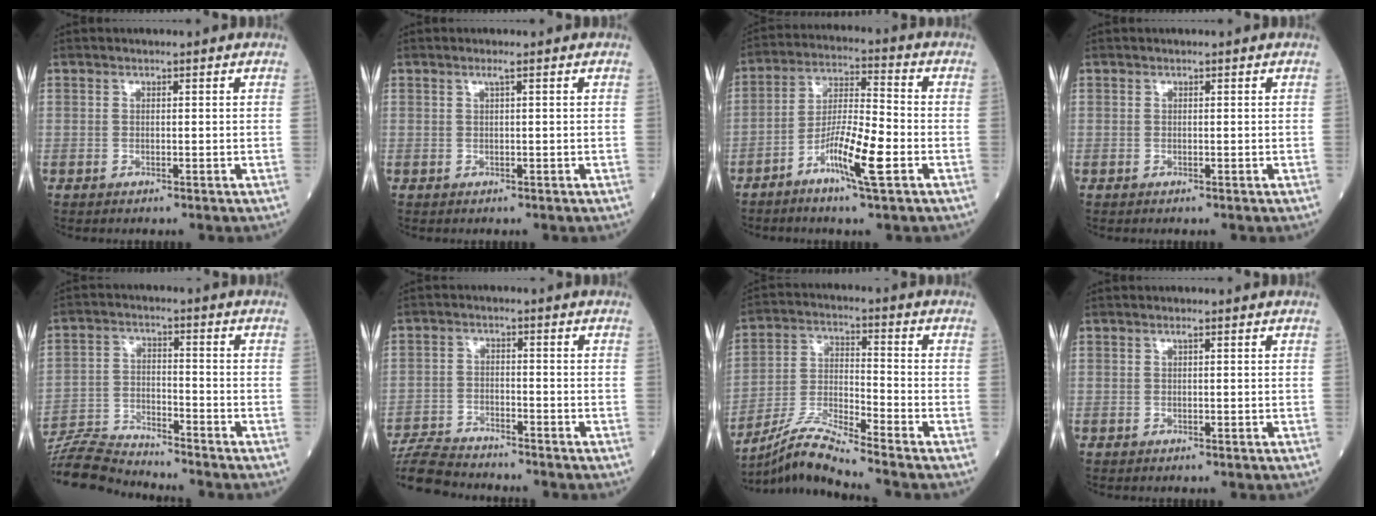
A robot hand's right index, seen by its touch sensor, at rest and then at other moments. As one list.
[{"total": 0.7, "force": [0.3, -0.2, 0.6], "torque": [-0.017, -0.001, 0.009]}, {"total": 9.5, "force": [-4.5, 0.7, 8.4], "torque": [-0.159, 0.001, -0.086]}, {"total": 0.0}, {"total": 9.0, "force": [-9.0, -0.2, 0.3], "torque": [-0.012, -0.002, -0.172]}, {"total": 8.8, "force": [-8.5, 1.2, 1.8], "torque": [-0.035, -0.010, -0.156]}, {"total": 9.0, "force": [-8.2, -1.8, 3.3], "torque": [-0.072, -0.012, -0.157]}, {"total": 0.0}]